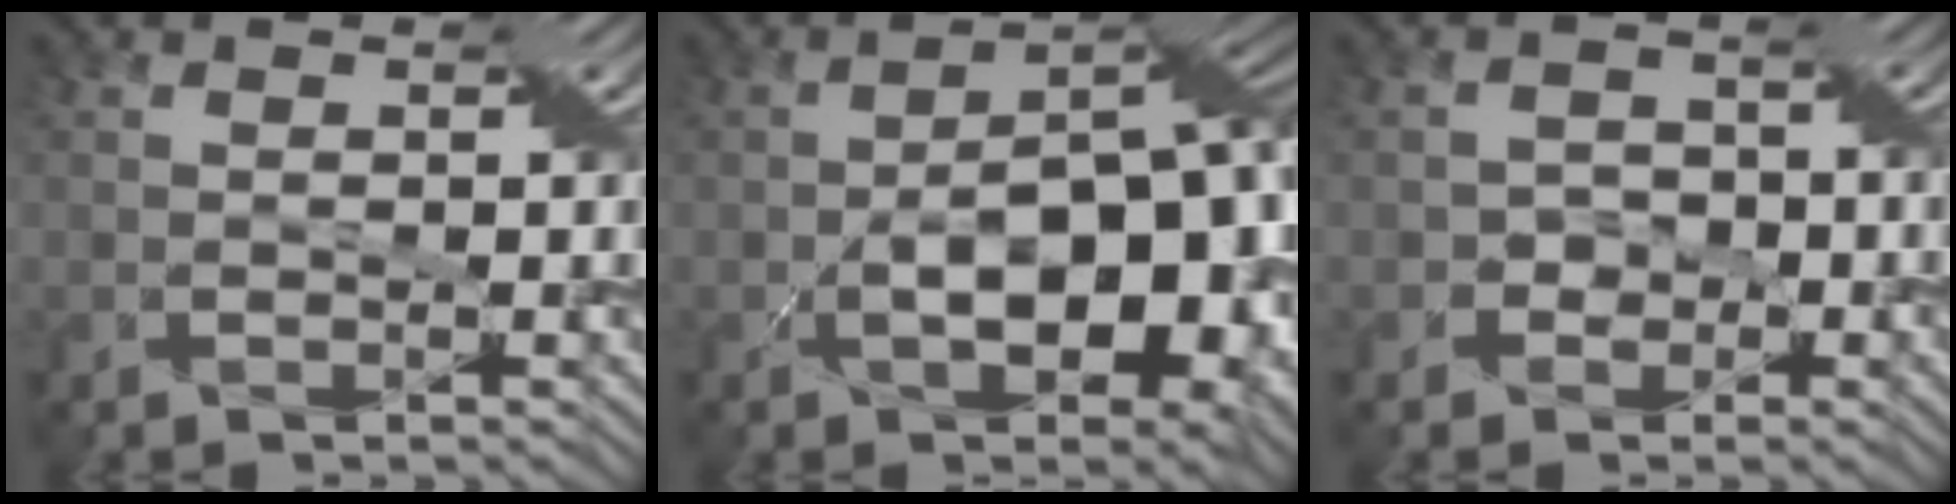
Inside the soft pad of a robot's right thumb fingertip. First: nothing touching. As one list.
[{"total": 16.3, "force": [-3.4, 8.1, 13.8], "torque": [-0.185, -0.020, -0.040]}, {"total": 2.3, "force": [-1.0, 2.0, 0.6], "torque": [-0.007, 0.006, -0.021]}]